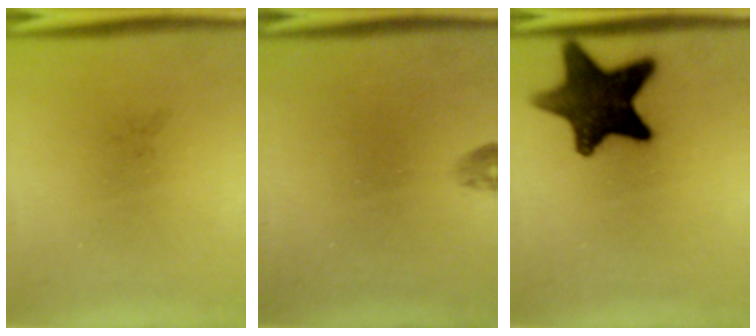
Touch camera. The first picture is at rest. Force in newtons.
{"total": 0.9}
{"total": 14.2}